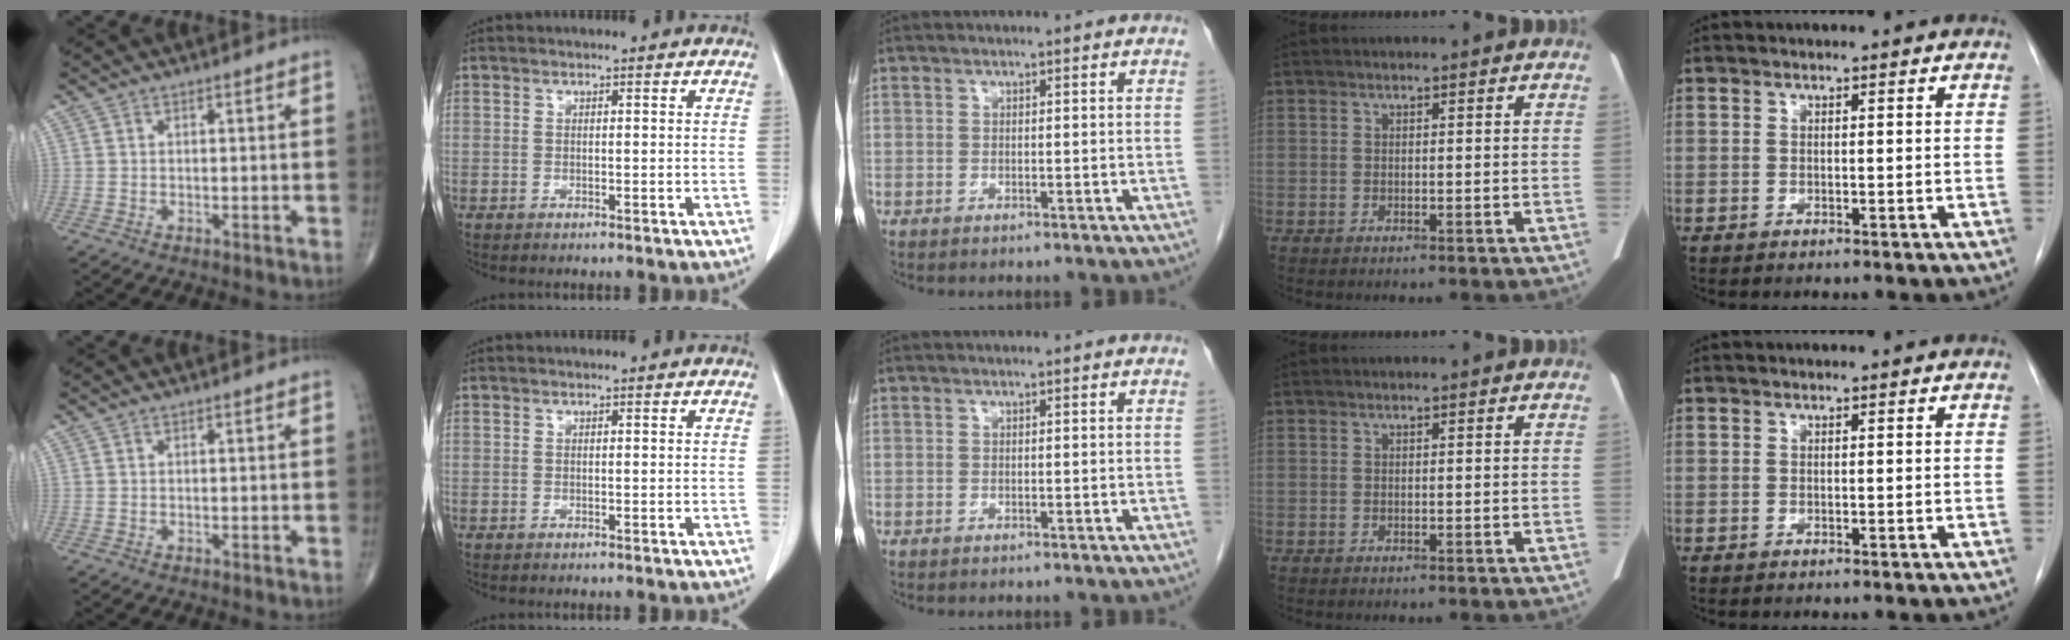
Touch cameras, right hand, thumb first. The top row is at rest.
{}